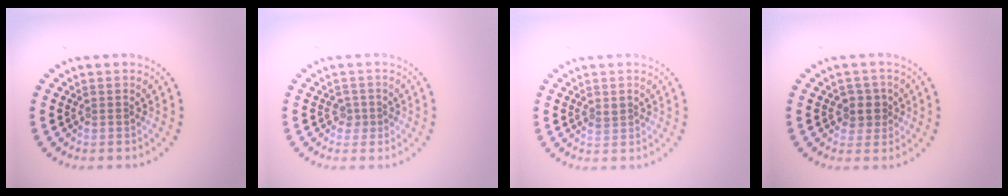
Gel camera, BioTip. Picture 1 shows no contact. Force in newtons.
{"total": 1.1, "press": 0.8, "slide": 0.7}
{"total": 1.0, "press": 0.9, "slide": 0.4}
{"total": 2.1, "press": 1.8, "slide": 1.1}